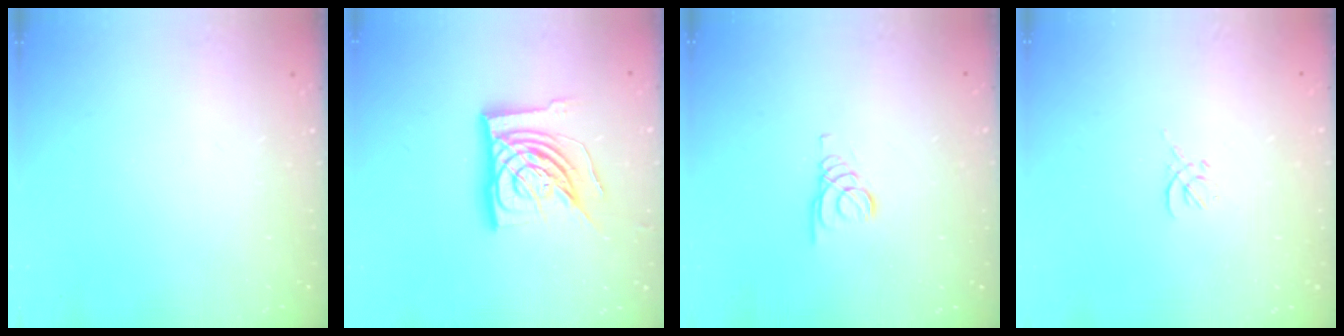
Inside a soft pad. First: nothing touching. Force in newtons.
{"total": 18.6, "press": 18.5, "slide": 2.2}
{"total": 1.5, "press": 1.5, "slide": 0.1}
{"total": 0.0}